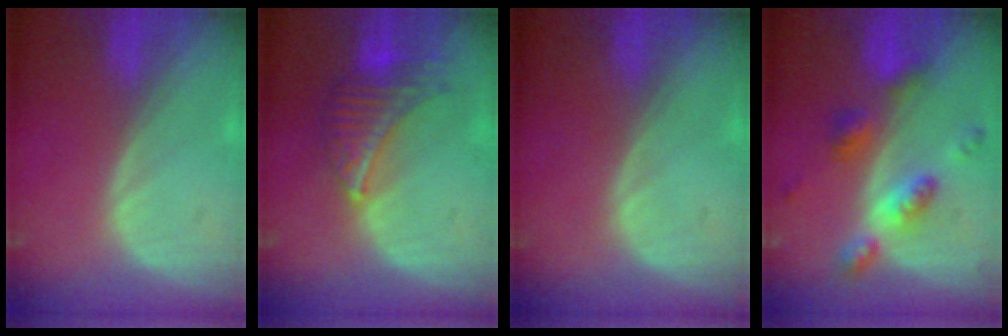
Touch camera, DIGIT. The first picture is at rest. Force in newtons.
{"total": 7.1, "press": 6.7, "slide": 2.4}
{"total": 0.0}
{"total": 6.7, "press": 6.6, "slide": 0.5}